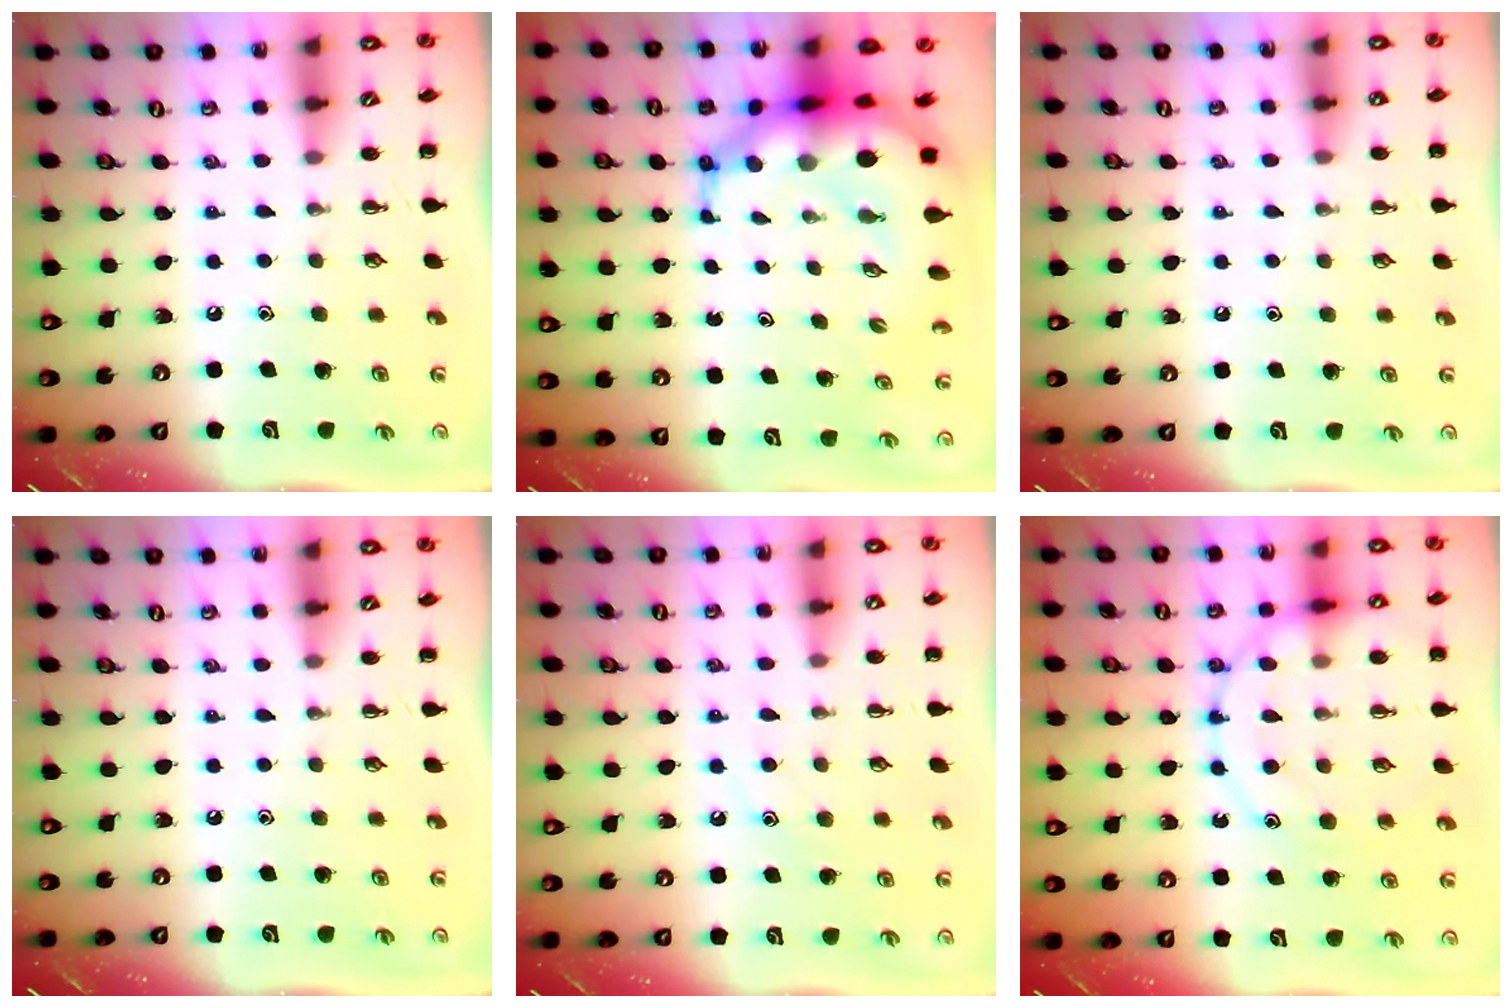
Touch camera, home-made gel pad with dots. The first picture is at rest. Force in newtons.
{"total": 13.0, "press": 12.6, "slide": 3.1}
{"total": 3.7, "press": 3.4, "slide": 1.3}
{"total": 0.0}
{"total": 9.1, "press": 9.0, "slide": 1.4}
{"total": 15.7, "press": 15.5, "slide": 2.1}